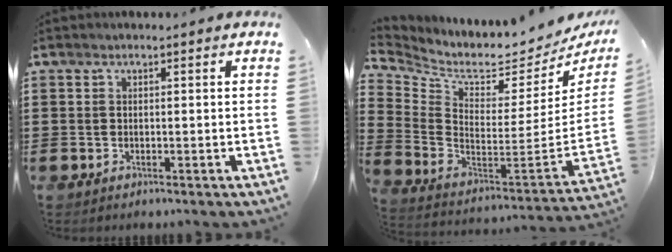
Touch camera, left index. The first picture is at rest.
{"total": 4.6, "force": [3.3, 1.9, 2.6], "torque": [-0.073, -0.048, 0.048]}